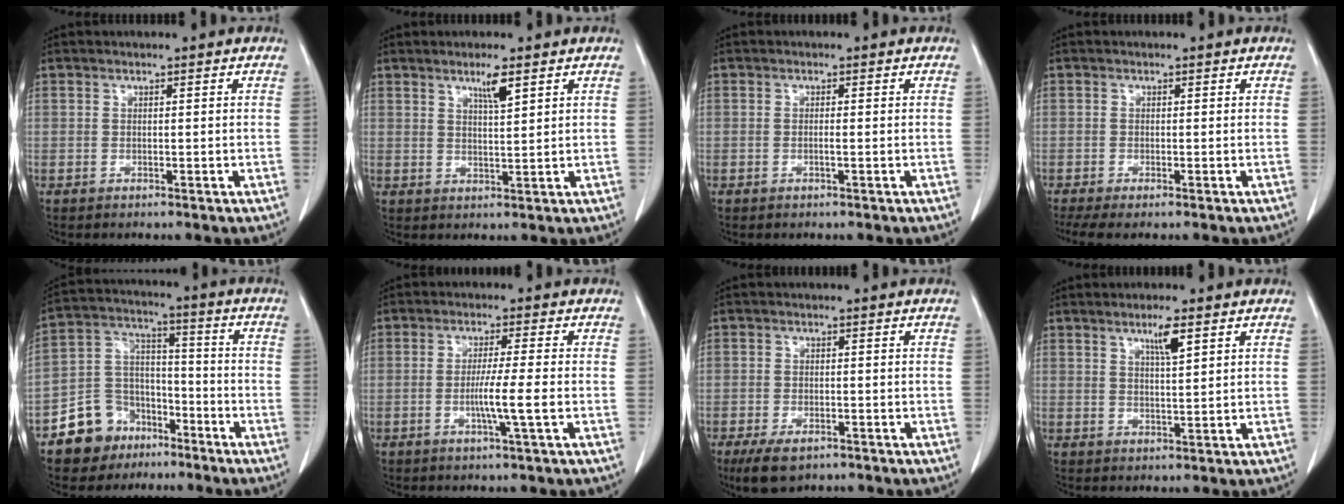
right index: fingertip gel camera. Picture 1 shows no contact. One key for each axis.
{"total": 3.4, "fx": 2.1, "fy": 0.1, "fz": 2.6, "tx": -0.048, "ty": -0.005, "tz": 0.038}
{"total": 0.9, "fx": -0.2, "fy": 0.0, "fz": 0.9, "tx": -0.019, "ty": -0.001, "tz": -0.003}
{"total": 3.8, "fx": -2.8, "fy": 0.7, "fz": 2.5, "tx": -0.048, "ty": -0.008, "tz": -0.049}
{"total": 10.6, "fx": -6.6, "fy": 7.9, "fz": 2.4, "tx": -0.047, "ty": 0.045, "tz": -0.110}
{"total": 5.5, "fx": -1.3, "fy": -0.9, "fz": 5.2, "tx": -0.093, "ty": -0.010, "tz": -0.027}
{"total": 5.3, "fx": -3.5, "fy": 2.3, "fz": 3.2, "tx": -0.056, "ty": -0.007, "tz": -0.053}
{"total": 3.6, "fx": 2.0, "fy": 0.2, "fz": 3.0, "tx": -0.053, "ty": -0.003, "tz": 0.035}